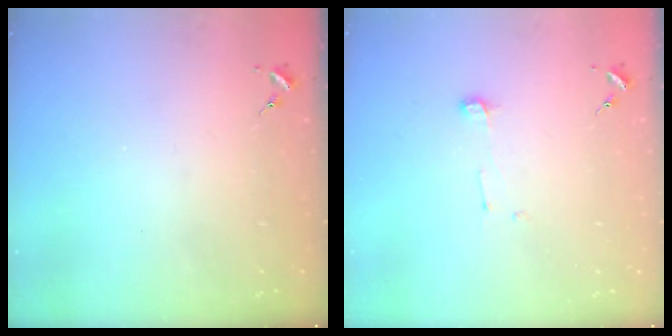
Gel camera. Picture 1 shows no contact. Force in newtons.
{"total": 3.9, "press": 3.9, "slide": 0.5}